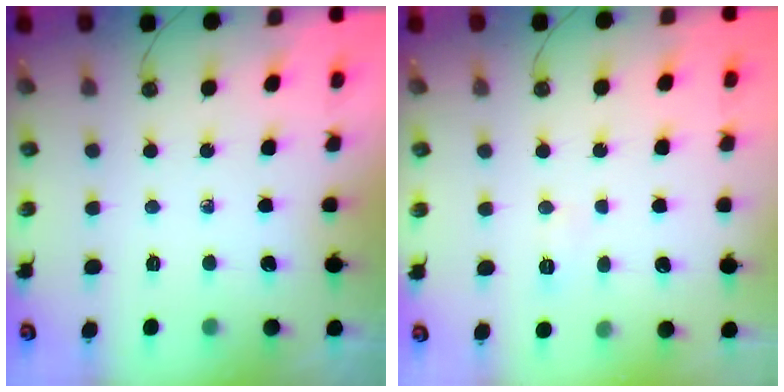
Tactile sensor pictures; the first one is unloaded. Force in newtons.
{"total": 5.3, "press": 5.2, "slide": 0.6}